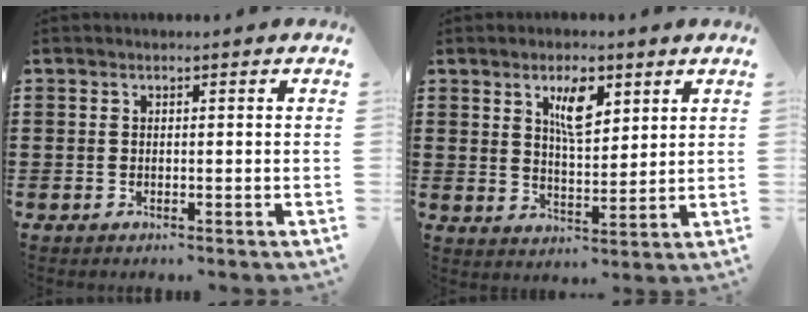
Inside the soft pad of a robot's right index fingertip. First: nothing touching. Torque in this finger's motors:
{"motor_torque": [0.60, 0.31, 0.51, 0.11]}